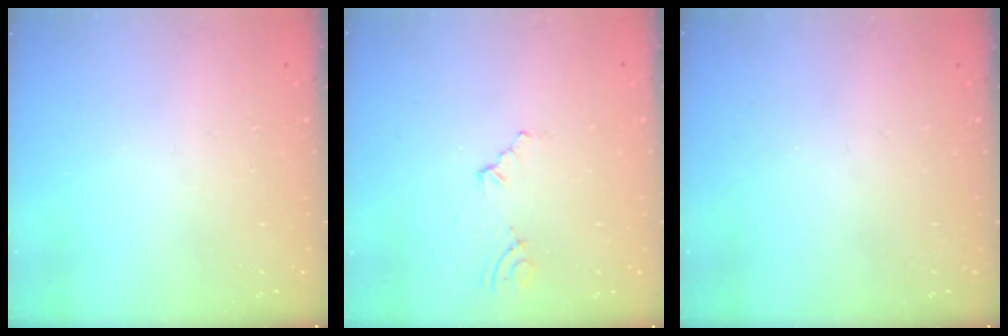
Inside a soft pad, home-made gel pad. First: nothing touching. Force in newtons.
{"total": 3.0, "press": 2.2, "slide": 2.0}
{"total": 0.0}